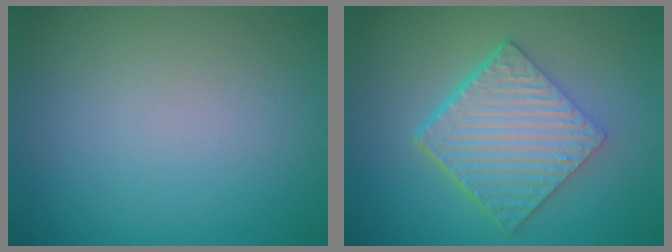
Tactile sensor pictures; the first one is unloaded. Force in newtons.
{"total": 6.6, "press": 4.7, "slide": 4.6}